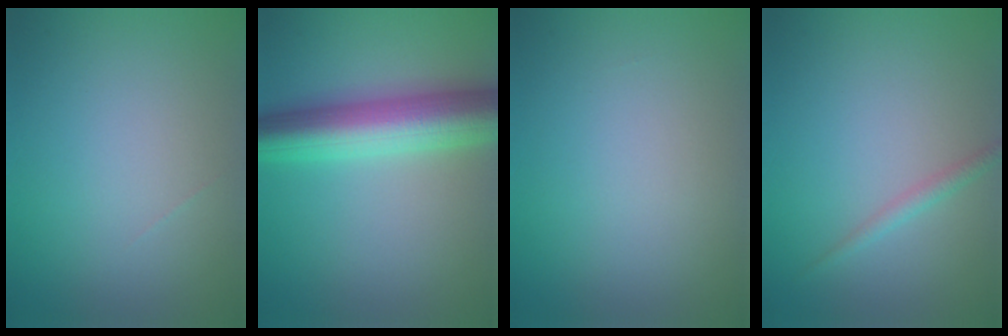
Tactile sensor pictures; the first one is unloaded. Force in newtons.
{"total": 8.4, "press": 8.4, "slide": 0.2}
{"total": 0.0}
{"total": 1.2, "press": 1.2, "slide": 0.0}